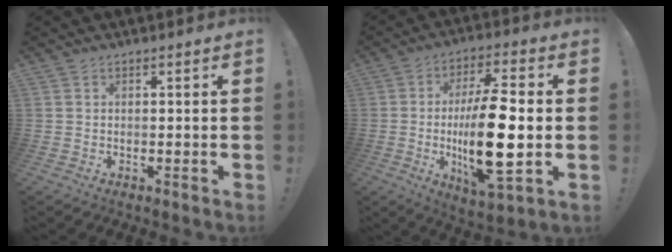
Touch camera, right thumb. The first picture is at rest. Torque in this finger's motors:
{"motor_torque": [2.27, 2.74, 2.09, -0.68, 0.39]}